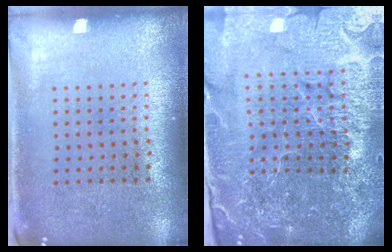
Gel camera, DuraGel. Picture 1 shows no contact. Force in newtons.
{"total": 6.1, "press": 5.4, "slide": 2.8}